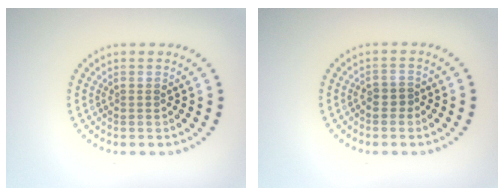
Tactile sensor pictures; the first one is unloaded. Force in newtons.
{"total": 1.1, "press": 0.9, "slide": 0.7}